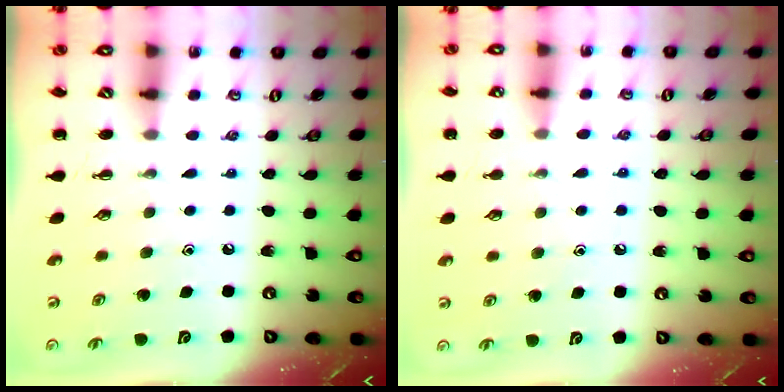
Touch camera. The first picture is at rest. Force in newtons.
{"total": 6.6, "press": 6.3, "slide": 2.1}